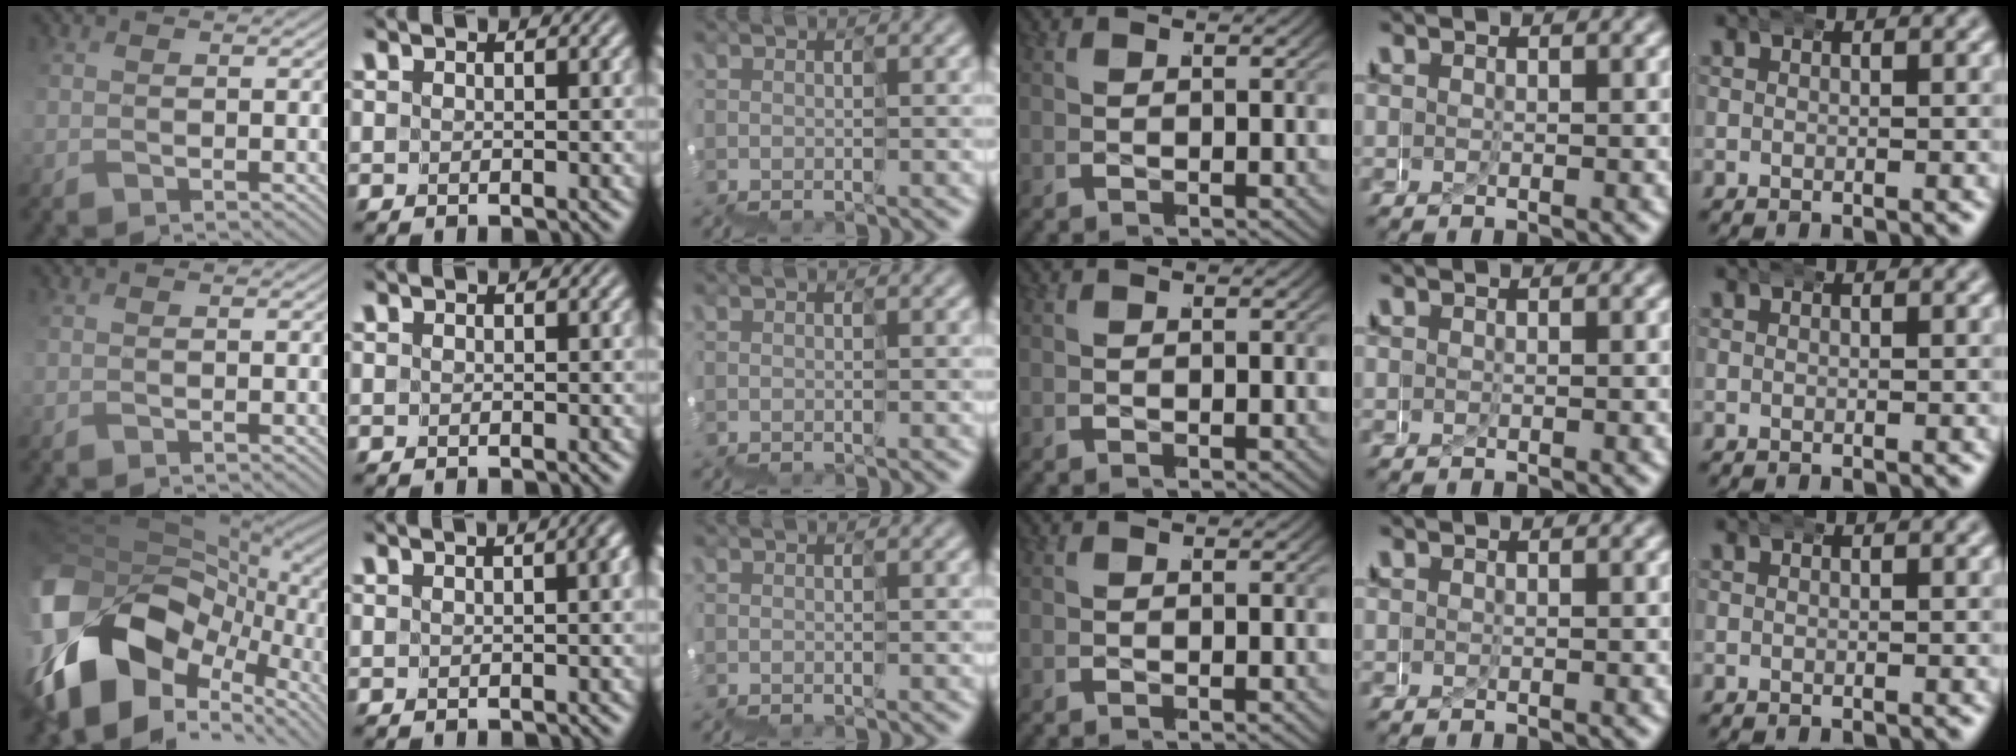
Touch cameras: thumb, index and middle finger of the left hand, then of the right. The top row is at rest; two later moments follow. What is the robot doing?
{"motion": "wrap", "object": "ethernet cable"}